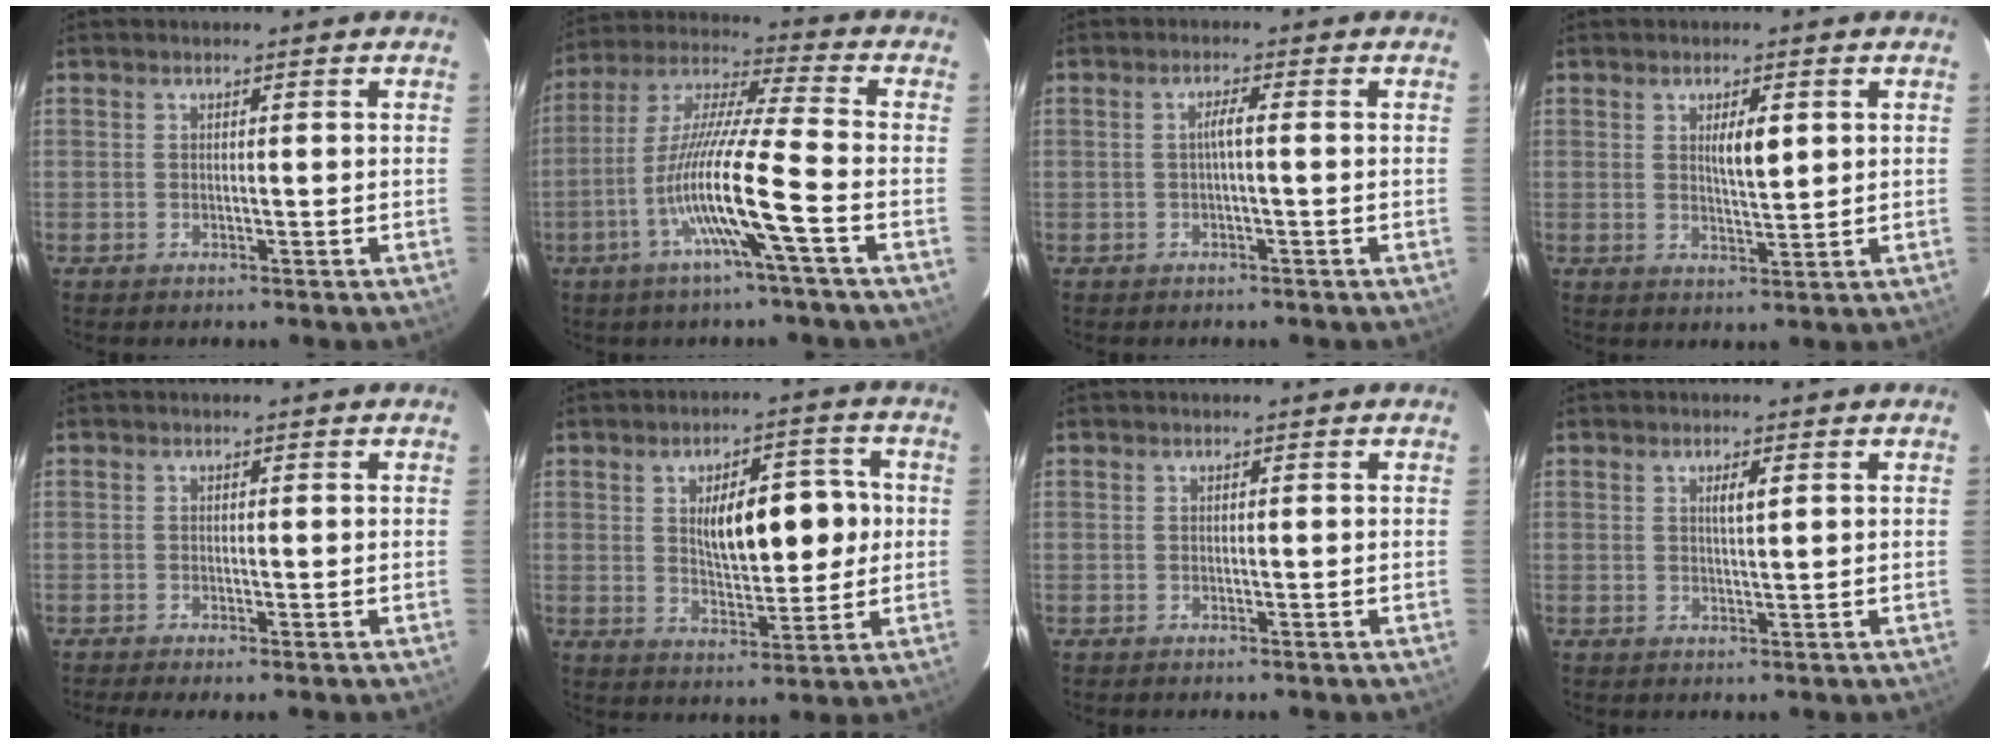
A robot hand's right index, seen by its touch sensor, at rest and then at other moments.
{"total": 13.8, "force": [-4.8, -1.0, 12.9], "torque": [-0.255, -0.002, -0.098]}
{"total": 2.0, "force": [-0.1, 0.0, 1.9], "torque": [-0.035, 0.004, -0.002]}
{"total": 4.0, "force": [1.3, 0.9, 3.7], "torque": [-0.061, -0.003, 0.022]}
{"total": 2.0, "force": [-1.2, 0.3, 1.5], "torque": [-0.031, -0.006, -0.024]}
{"total": 10.9, "force": [1.6, 4.3, 9.8], "torque": [-0.145, 0.016, 0.033]}
{"total": 0.0}
{"total": 2.0, "force": [0.8, 0.2, 1.8], "torque": [-0.034, 0.000, 0.013]}